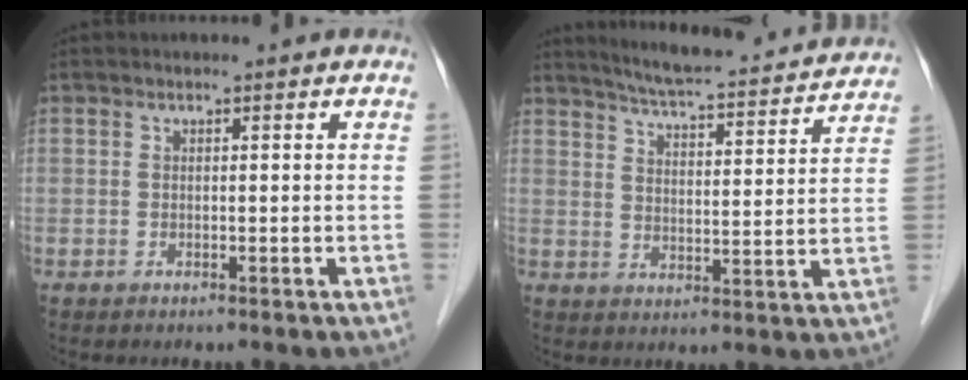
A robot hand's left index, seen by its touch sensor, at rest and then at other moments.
{"total": 17.9, "force": [16.7, 1.8, 6.3], "torque": [-0.095, -0.011, 0.219]}